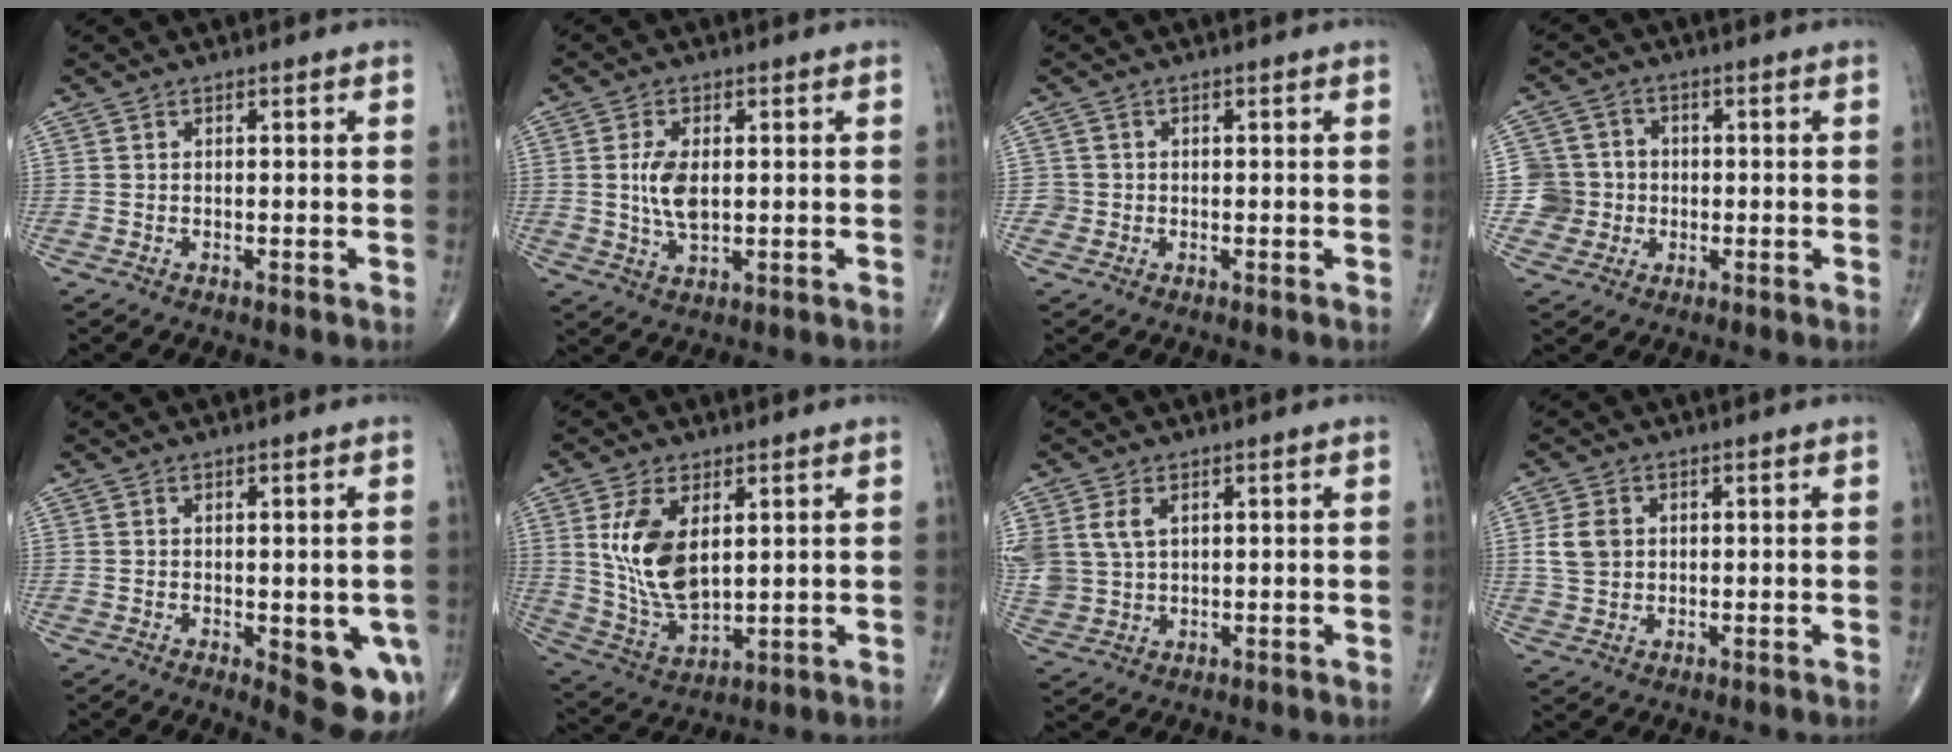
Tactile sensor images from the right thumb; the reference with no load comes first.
{"total": 6.2, "force": [0.5, 3.3, 5.3], "torque": [-0.103, -0.006, 0.011]}
{"total": 1.5, "force": [-0.3, 1.5, -0.2], "torque": [0.015, 0.007, -0.010]}
{"total": 6.8, "force": [-0.9, 6.7, 0.6], "torque": [0.021, 0.014, -0.022]}
{"total": 9.4, "force": [-2.6, 3.7, 8.2], "torque": [-0.073, -0.014, -0.024]}
{"total": 12.8, "force": [3.2, 6.9, 10.2], "torque": [-0.190, -0.020, 0.076]}
{"total": 8.4, "force": [2.6, 6.0, 5.4], "torque": [-0.126, -0.001, 0.065]}
{"total": 5.3, "force": [1.0, 4.2, 3.2], "torque": [-0.052, 0.000, 0.020]}